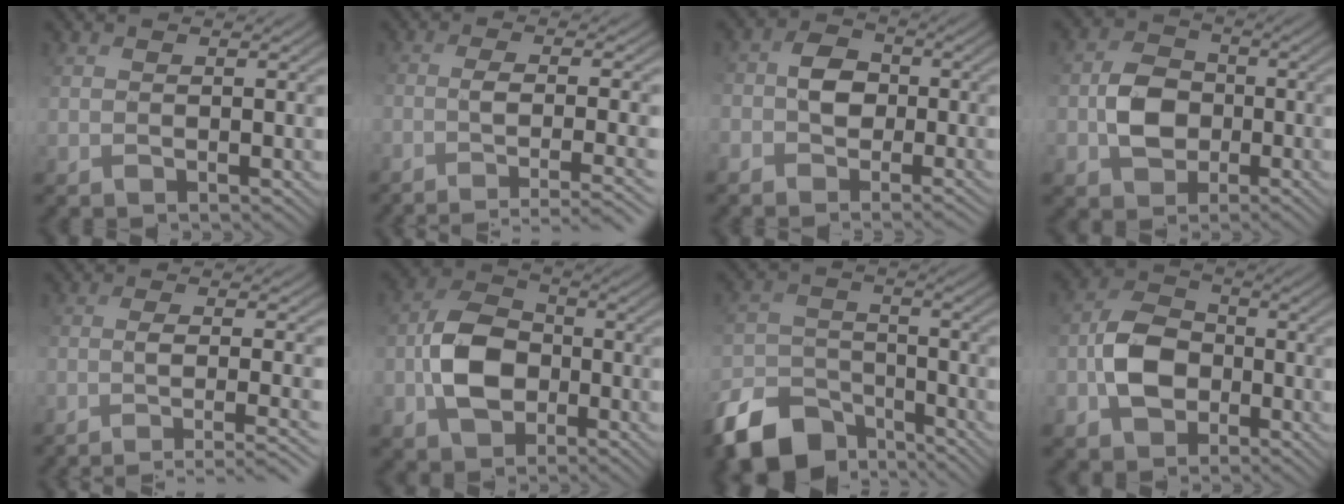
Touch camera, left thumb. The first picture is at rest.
{"total": 6.4, "force": [-2.5, 1.8, 5.6], "torque": [-0.080, -0.008, -0.039]}
{"total": 4.6, "force": [-2.2, 3.0, 2.7], "torque": [-0.053, 0.004, -0.056]}
{"total": 5.7, "force": [-1.3, 4.5, 3.2], "torque": [-0.064, 0.001, -0.031]}
{"total": 6.6, "force": [-3.8, 1.6, 5.2], "torque": [-0.080, -0.005, -0.054]}
{"total": 8.3, "force": [-2.3, 5.8, 5.5], "torque": [-0.114, 0.005, -0.055]}
{"total": 11.6, "force": [-8.4, 6.1, 5.1], "torque": [-0.116, -0.018, -0.163]}
{"total": 7.5, "force": [-2.3, 5.5, 4.6], "torque": [-0.095, 0.005, -0.057]}